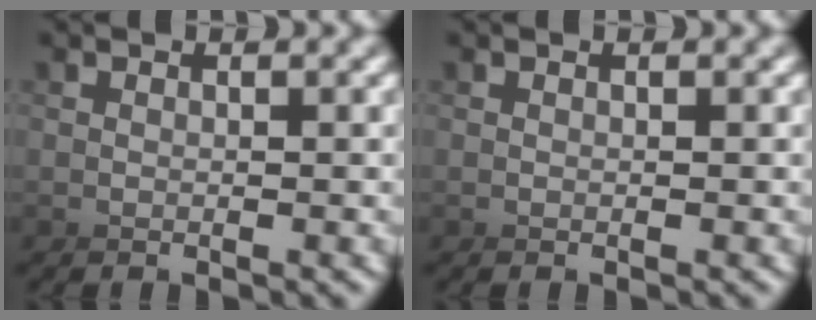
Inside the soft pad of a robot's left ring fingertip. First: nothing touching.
{"total": 0.0}